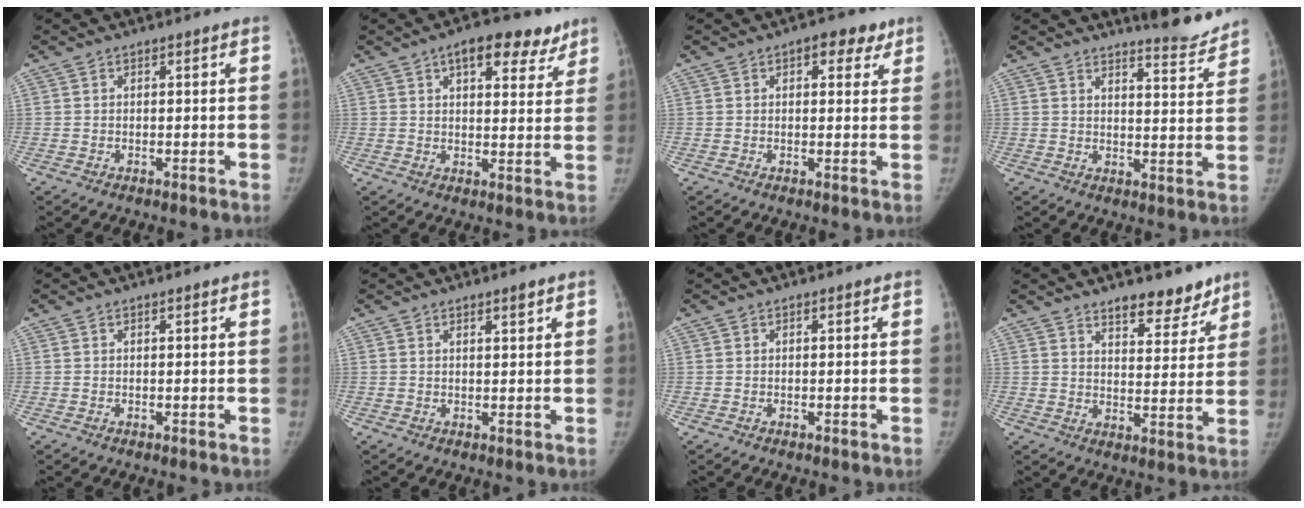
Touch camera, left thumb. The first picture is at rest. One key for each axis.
{"total": 11.1, "fx": 6.7, "fy": 5.3, "fz": 7.2, "tx": -0.062, "ty": -0.019, "tz": 0.091}
{"total": 5.4, "fx": 2.8, "fy": 3.0, "fz": 3.5, "tx": -0.016, "ty": -0.005, "tz": 0.029}
{"total": 7.2, "fx": 6.9, "fy": 0.7, "fz": 1.9, "tx": -0.013, "ty": -0.065, "tz": 0.092}
{"total": 0.0}
{"total": 1.6, "fx": 1.2, "fy": 0.3, "fz": 1.1, "tx": -0.013, "ty": -0.008, "tz": 0.020}
{"total": 0.0}
{"total": 9.4, "fx": 7.3, "fy": 3.9, "fz": 4.5, "tx": -0.026, "ty": -0.049, "tz": 0.108}